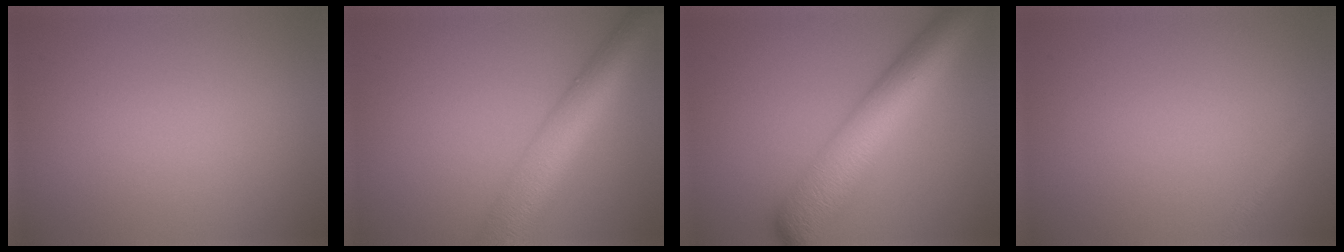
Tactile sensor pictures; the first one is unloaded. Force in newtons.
{"total": 8.4, "press": 8.4, "slide": 0.3}
{"total": 9.0, "press": 9.0, "slide": 0.1}
{"total": 0.8, "press": 0.7, "slide": 0.1}